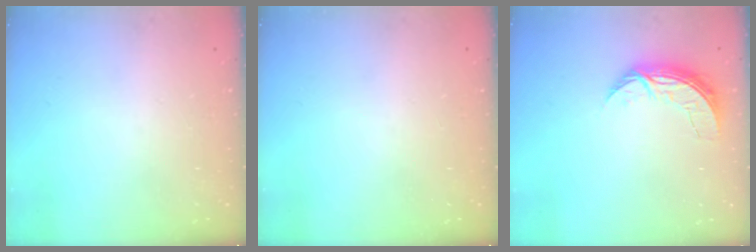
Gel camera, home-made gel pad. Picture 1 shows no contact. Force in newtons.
{"total": 0.0}
{"total": 7.1, "press": 7.1, "slide": 0.6}